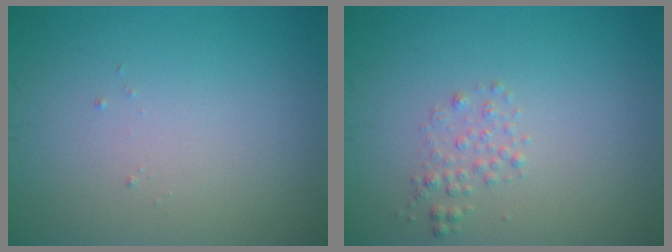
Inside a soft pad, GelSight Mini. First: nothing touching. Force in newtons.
{"total": 1.2, "press": 1.2, "slide": 0.1}